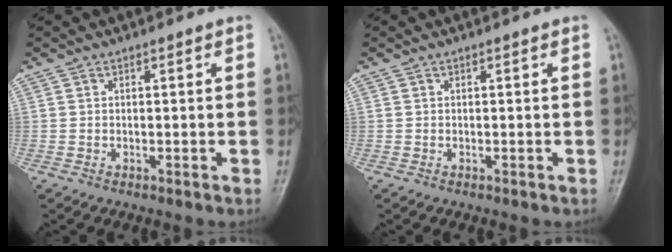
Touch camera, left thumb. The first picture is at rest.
{"total": 0.0}